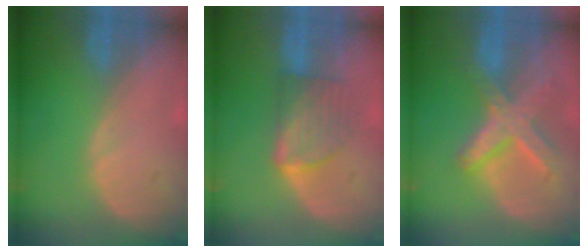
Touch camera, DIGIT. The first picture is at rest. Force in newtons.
{"total": 5.9, "press": 5.8, "slide": 1.4}
{"total": 8.3, "press": 7.1, "slide": 4.3}